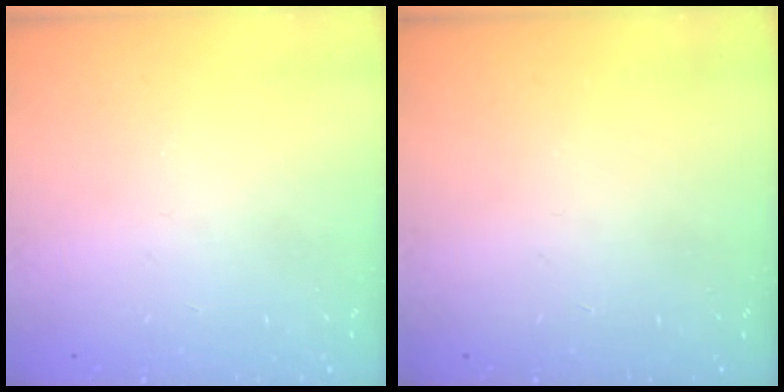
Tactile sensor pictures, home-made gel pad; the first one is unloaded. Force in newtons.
{"total": 0.0}